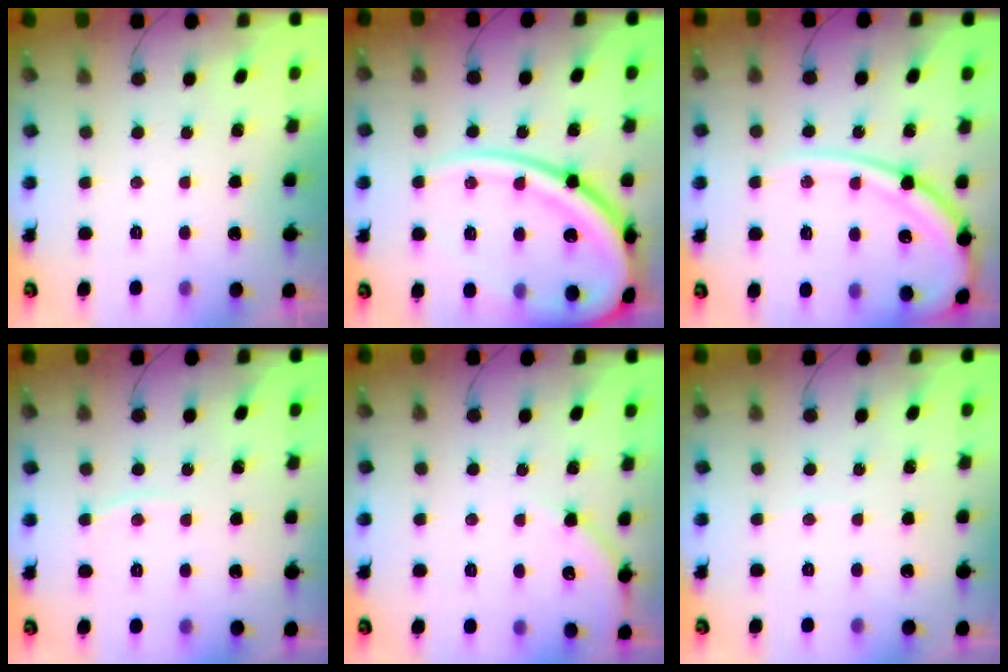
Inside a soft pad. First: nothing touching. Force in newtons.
{"total": 25.0, "press": 24.9, "slide": 2.8}
{"total": 14.5, "press": 14.4, "slide": 1.8}
{"total": 2.7, "press": 2.7, "slide": 0.3}
{"total": 5.1, "press": 5.1, "slide": 0.7}
{"total": 1.6, "press": 1.6, "slide": 0.2}